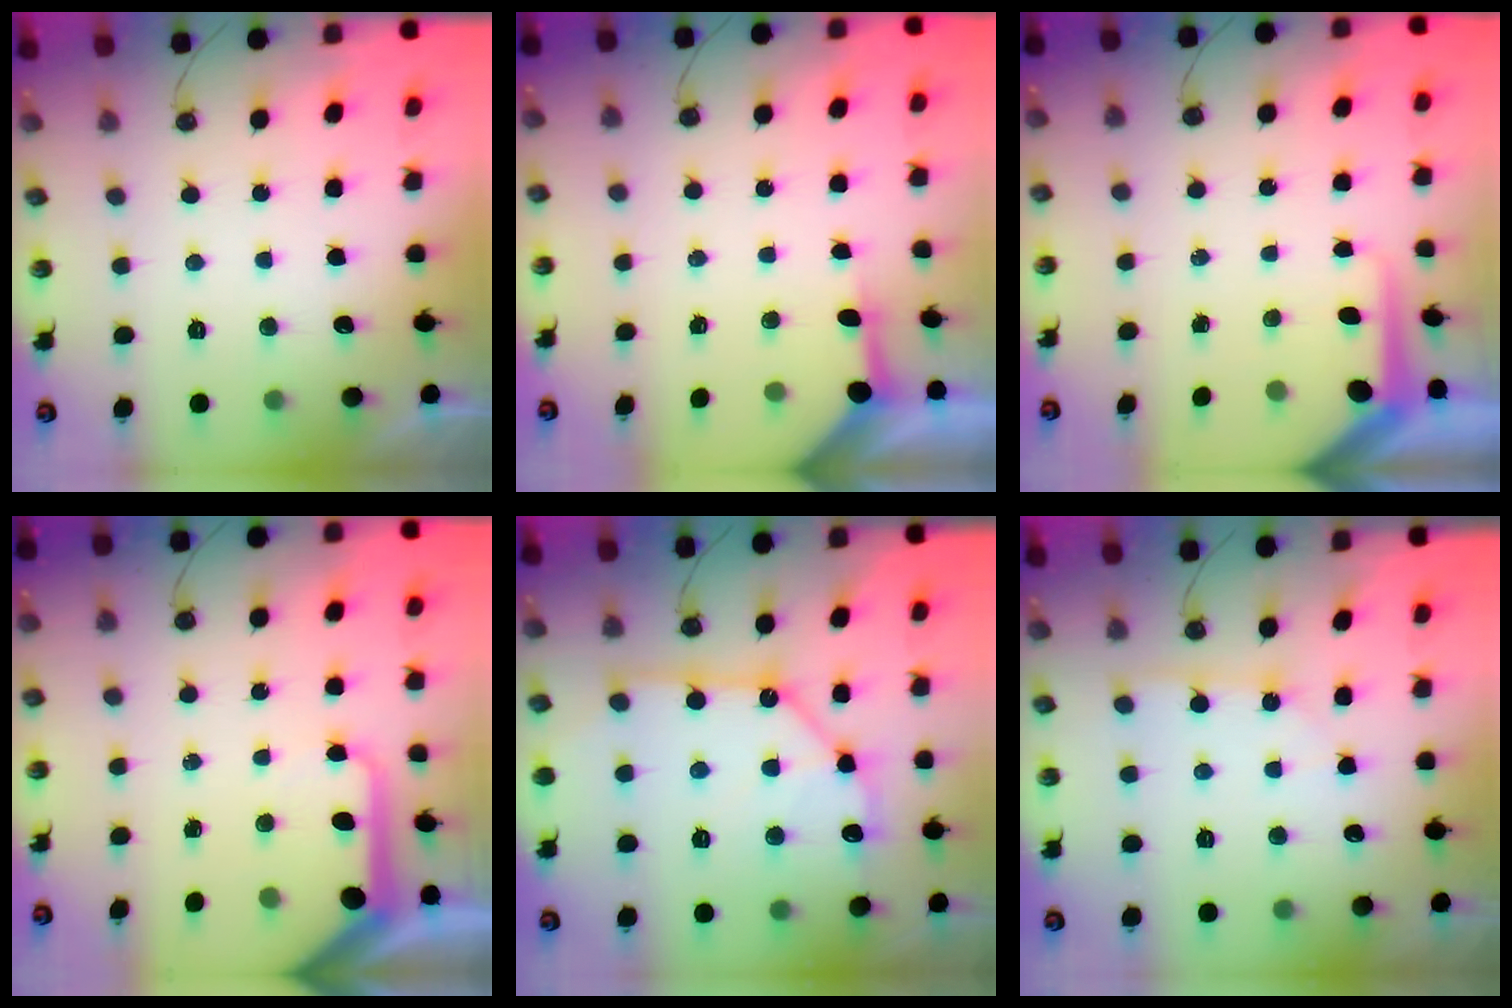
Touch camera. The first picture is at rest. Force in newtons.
{"total": 4.0, "press": 3.9, "slide": 0.4}
{"total": 7.5, "press": 7.4, "slide": 0.9}
{"total": 10.4, "press": 10.3, "slide": 1.1}
{"total": 15.8, "press": 15.7, "slide": 1.9}
{"total": 2.6, "press": 2.6, "slide": 0.2}